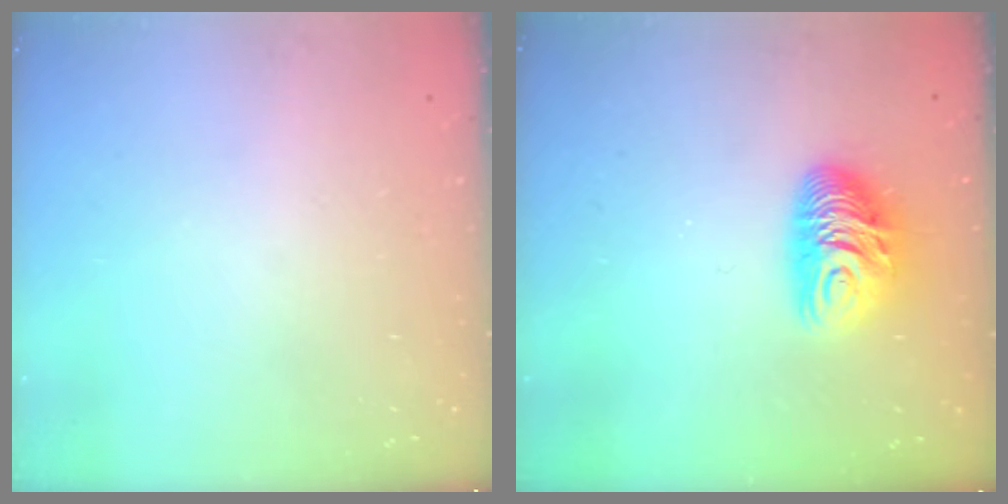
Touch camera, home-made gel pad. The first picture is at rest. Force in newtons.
{"total": 10.4, "press": 10.4, "slide": 0.8}